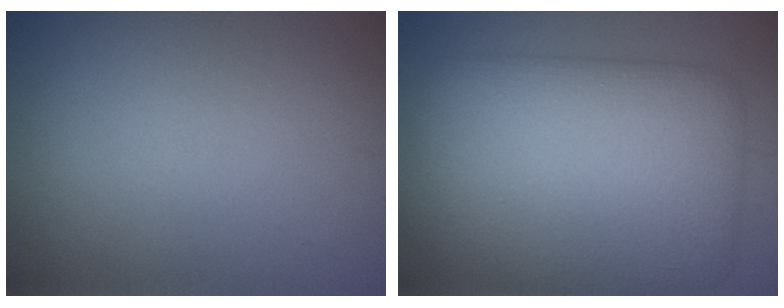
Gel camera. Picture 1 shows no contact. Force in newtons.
{"total": 12.3, "press": 12.3, "slide": 0.2}